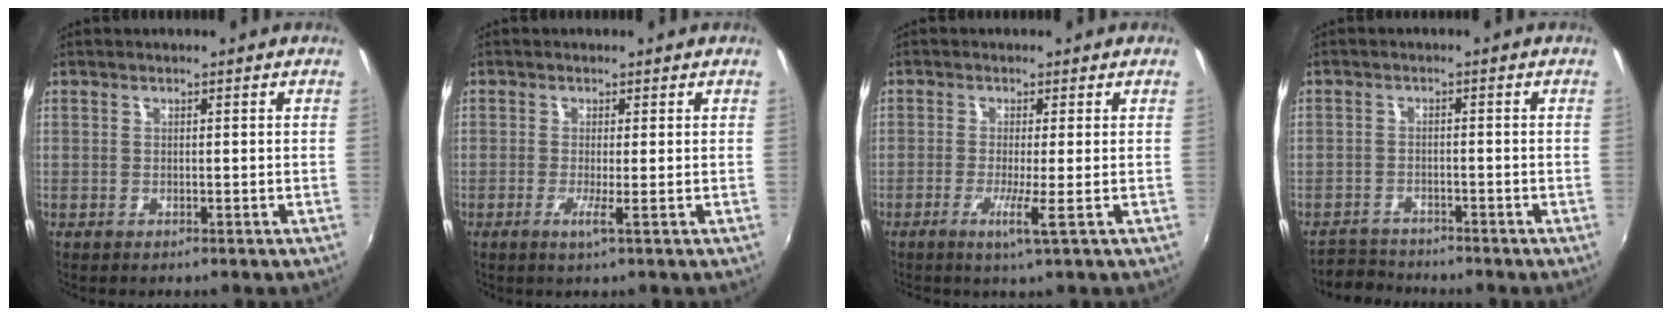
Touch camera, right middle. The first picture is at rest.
{"total": 1.9, "force": [-0.5, -0.7, 1.7], "torque": [-0.037, -0.005, -0.012]}
{"total": 3.3, "force": [-1.1, -1.1, 3.0], "torque": [-0.066, -0.010, -0.026]}
{"total": 3.8, "force": [-3.6, 1.3, -0.4], "torque": [-0.008, 0.009, -0.070]}